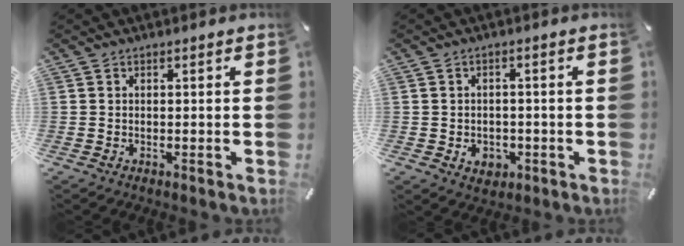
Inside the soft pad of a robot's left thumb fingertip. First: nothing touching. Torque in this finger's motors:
{"motor_torque": [0.38, 0.48, 0.03, 0.04, 0.00]}